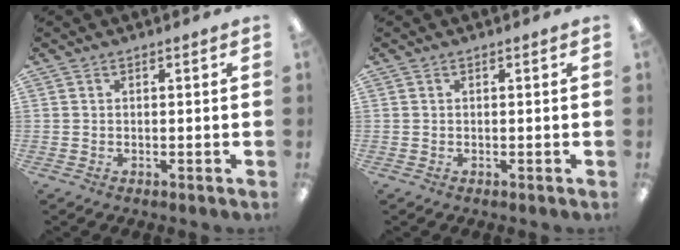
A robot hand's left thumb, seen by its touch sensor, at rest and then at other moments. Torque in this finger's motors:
{"motor_torque": [0.00, 0.00, 0.00, 0.00, 0.00]}